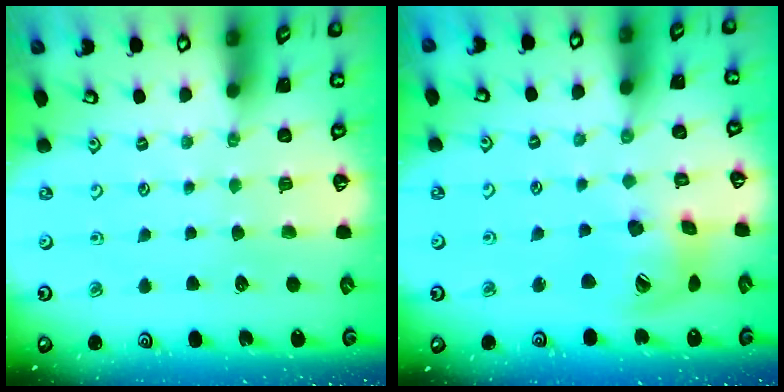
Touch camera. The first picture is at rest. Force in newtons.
{"total": 14.7, "press": 14.5, "slide": 2.3}